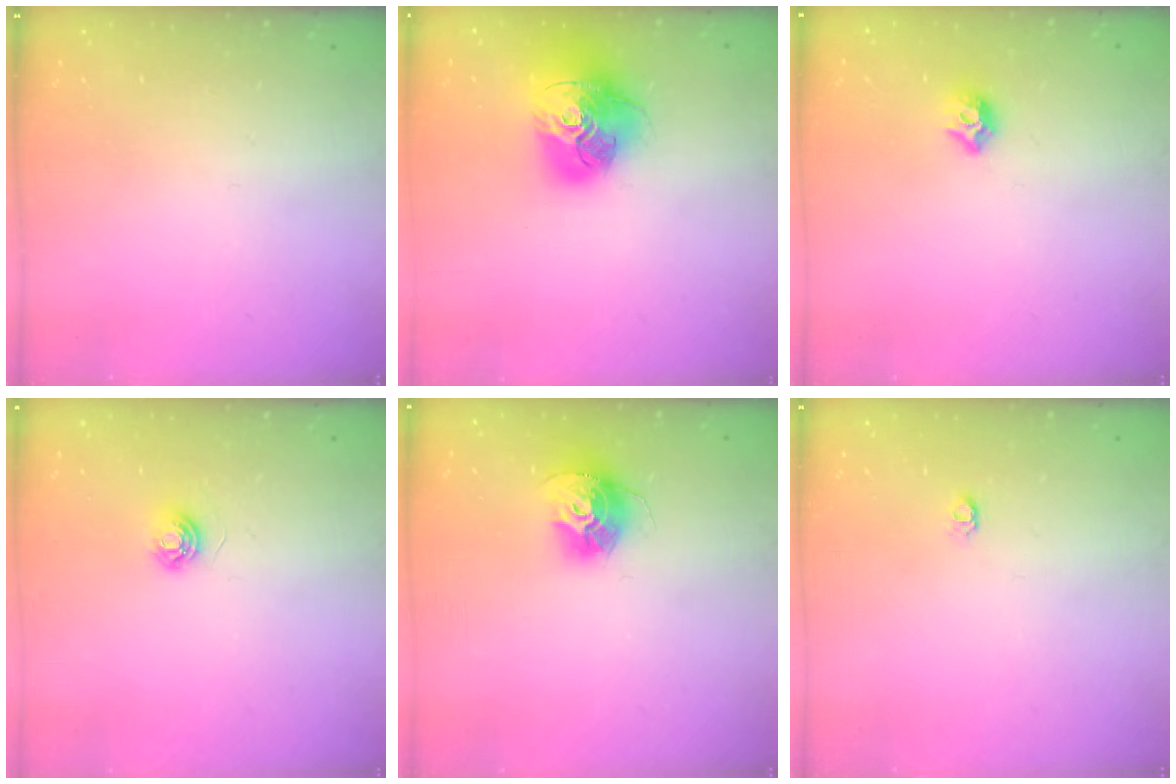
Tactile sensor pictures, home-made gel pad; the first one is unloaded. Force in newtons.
{"total": 18.8, "press": 18.6, "slide": 2.1}
{"total": 7.5, "press": 7.4, "slide": 0.8}
{"total": 5.0, "press": 4.9, "slide": 0.6}
{"total": 13.5, "press": 13.4, "slide": 1.2}
{"total": 4.0, "press": 4.0, "slide": 0.4}